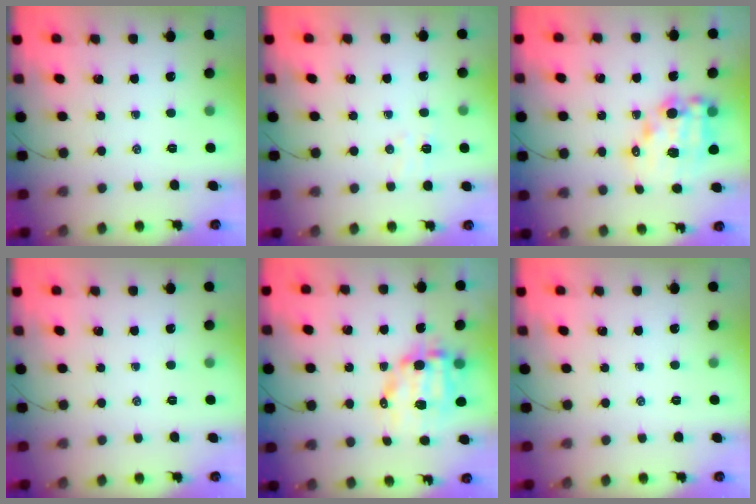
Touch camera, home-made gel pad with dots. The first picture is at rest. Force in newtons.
{"total": 5.2, "press": 5.0, "slide": 1.1}
{"total": 13.2, "press": 12.8, "slide": 3.2}
{"total": 0.0}
{"total": 10.9, "press": 10.6, "slide": 2.3}
{"total": 0.0}